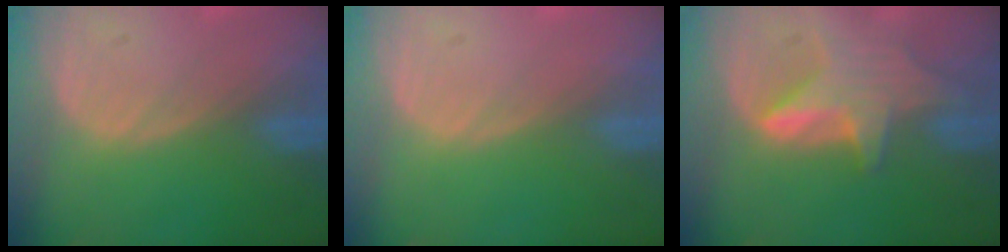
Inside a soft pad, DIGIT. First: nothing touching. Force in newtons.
{"total": 0.0}
{"total": 6.1, "press": 6.1, "slide": 0.1}